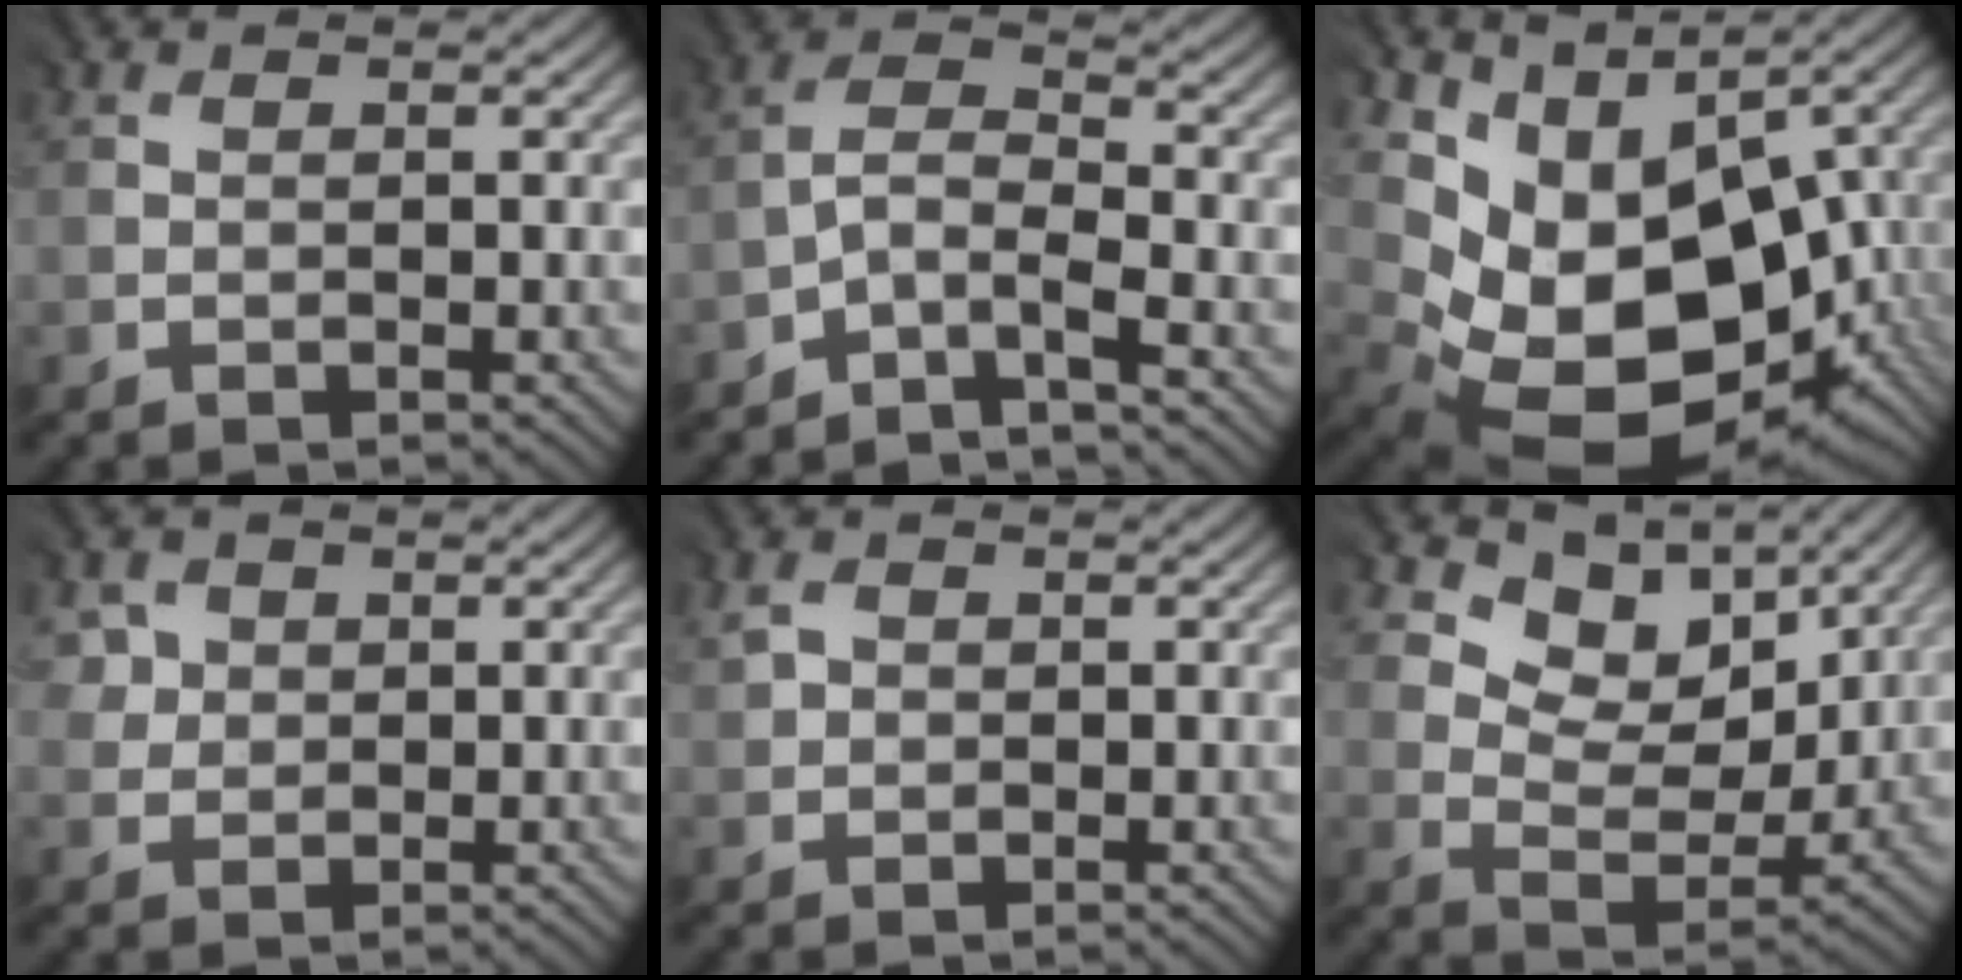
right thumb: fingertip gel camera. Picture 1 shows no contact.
{"total": 4.9, "force": [-3.8, 1.1, 2.9], "torque": [-0.053, 0.005, -0.084]}
{"total": 13.4, "force": [0.2, 9.3, 9.6], "torque": [-0.160, -0.035, 0.053]}
{"total": 2.5, "force": [1.1, 2.3, 0.0], "torque": [-0.006, -0.001, 0.019]}
{"total": 1.8, "force": [0.9, 1.5, 0.6], "torque": [-0.013, 0.001, 0.014]}
{"total": 7.6, "force": [4.9, 4.6, 3.6], "torque": [-0.068, -0.015, 0.084]}